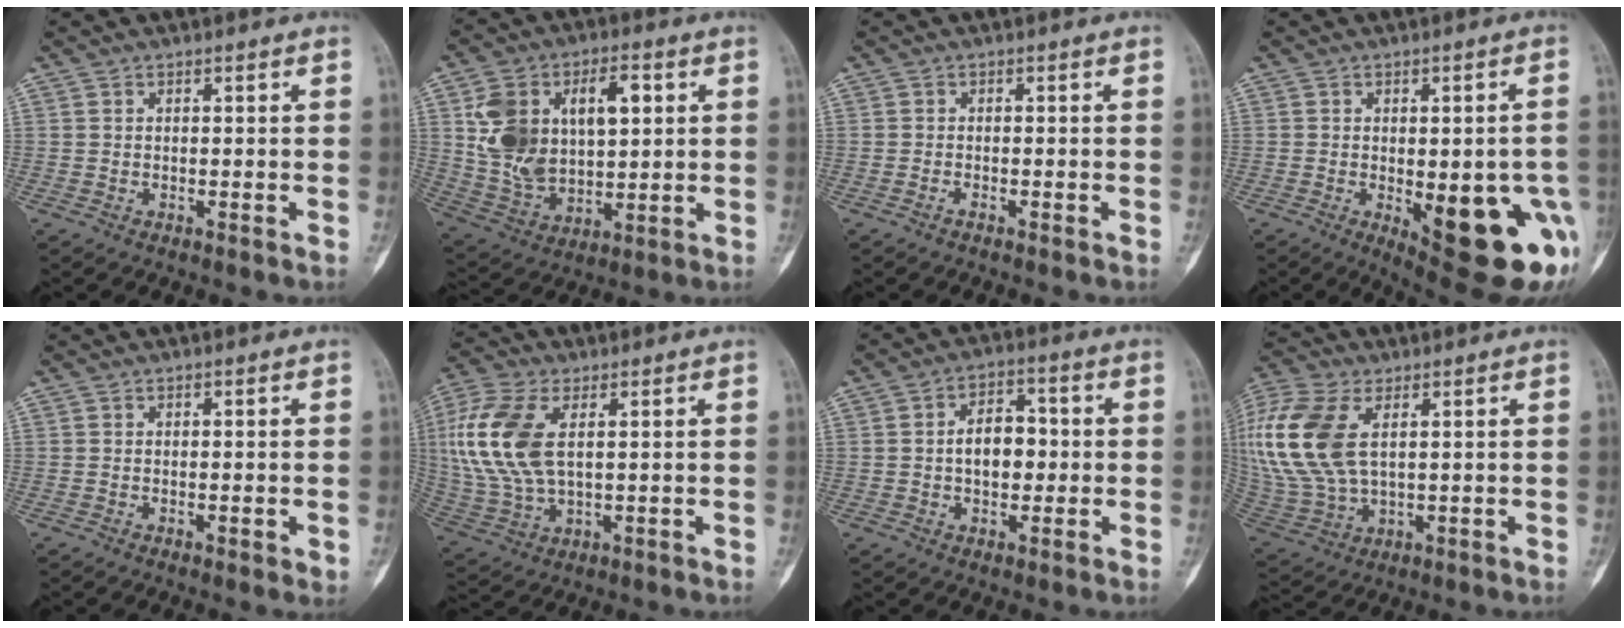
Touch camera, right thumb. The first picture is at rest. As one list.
[{"total": 18.5, "force": [4.3, 11.3, 14.0], "torque": [-0.231, 0.004, 0.090]}, {"total": 0.5, "force": [-0.5, 0.0, 0.2], "torque": [-0.010, 0.003, -0.011]}, {"total": 18.5, "force": [-5.0, 6.5, 16.6], "torque": [-0.156, -0.001, -0.037]}, {"total": 2.2, "force": [-0.4, 0.6, 2.0], "torque": [-0.024, -0.006, -0.004]}, {"total": 15.9, "force": [3.5, 8.6, 13.0], "torque": [-0.299, 0.000, 0.071]}, {"total": 9.8, "force": [0.0, 6.2, 7.5], "torque": [-0.085, 0.018, -0.006]}, {"total": 21.0, "force": [5.2, 12.3, 16.3], "torque": [-0.394, -0.007, 0.106]}]